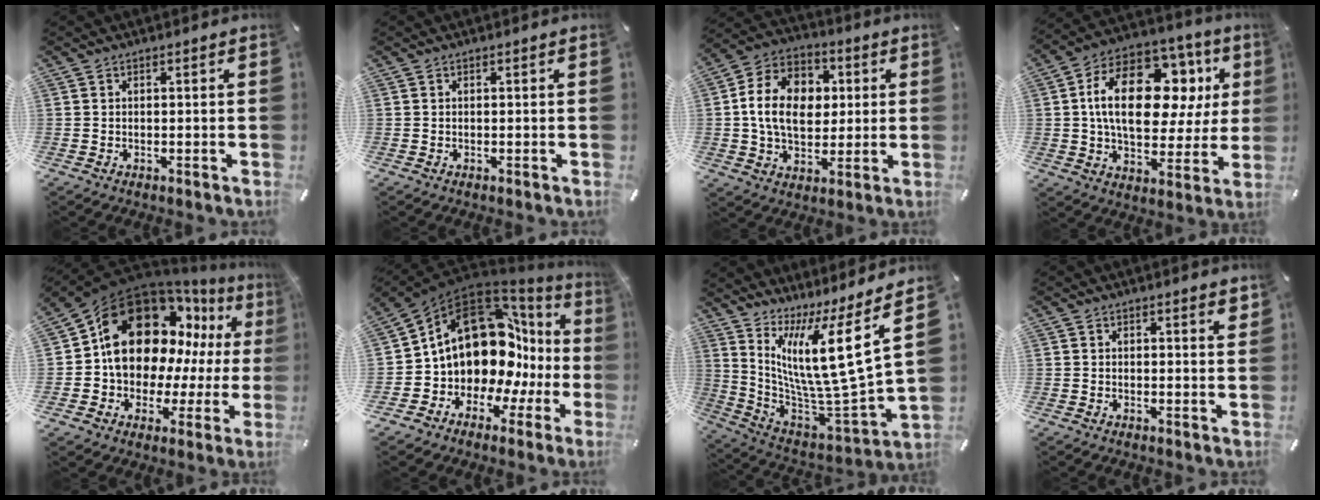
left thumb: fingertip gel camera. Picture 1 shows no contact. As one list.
[{"total": 0.0}, {"total": 14.1, "force": [1.0, 11.0, 8.8], "torque": [-0.178, 0.016, 0.018]}, {"total": 22.9, "force": [6.0, 13.7, 17.3], "torque": [-0.295, -0.013, 0.098]}, {"total": 18.7, "force": [7.1, 13.6, 10.7], "torque": [-0.182, -0.059, 0.127]}, {"total": 17.2, "force": [4.6, 12.5, 10.8], "torque": [-0.177, -0.063, 0.088]}, {"total": 19.6, "force": [8.0, 3.4, 17.6], "torque": [-0.327, -0.086, 0.120]}, {"total": 1.3, "force": [1.1, 0.4, 0.7], "torque": [-0.007, -0.005, 0.018]}]